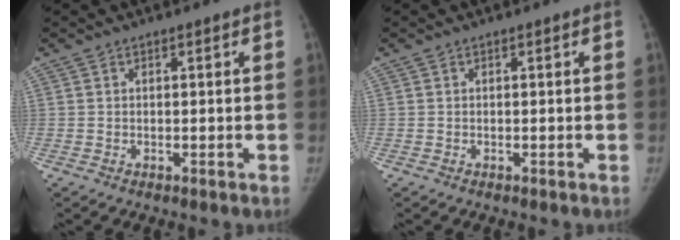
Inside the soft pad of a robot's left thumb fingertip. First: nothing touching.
{"total": 0.0}